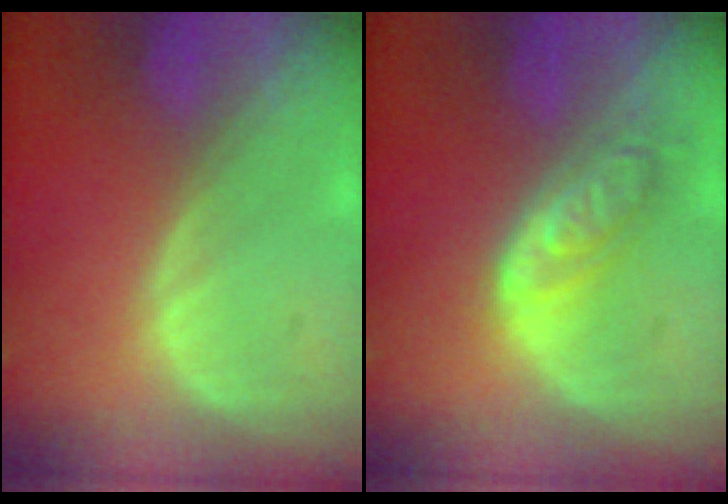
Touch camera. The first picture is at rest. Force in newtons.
{"total": 6.2, "press": 5.6, "slide": 2.8}